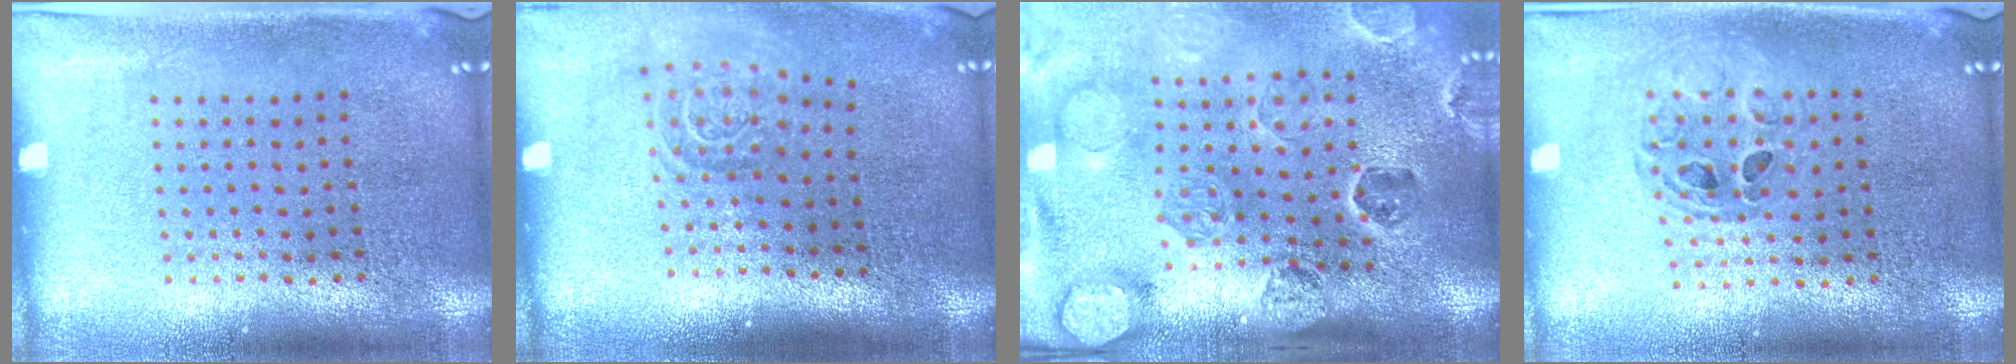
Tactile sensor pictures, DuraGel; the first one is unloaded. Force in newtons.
{"total": 1.5, "press": 1.1, "slide": 1.0}
{"total": 2.8, "press": 2.7, "slide": 0.7}
{"total": 0.8, "press": 0.8, "slide": 0.1}